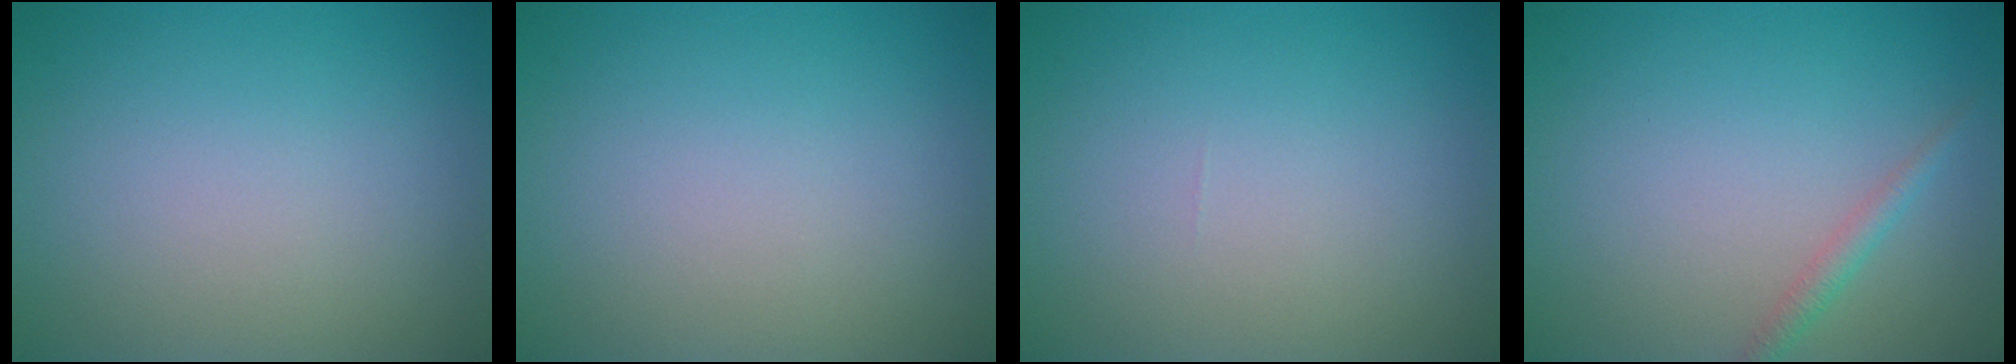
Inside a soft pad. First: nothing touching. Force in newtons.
{"total": 0.0}
{"total": 0.0}
{"total": 1.3, "press": 1.3, "slide": 0.0}